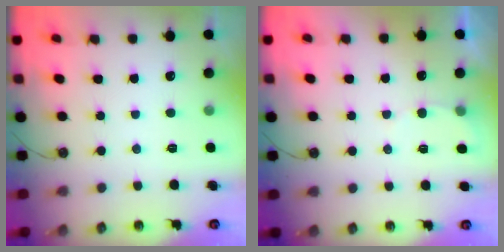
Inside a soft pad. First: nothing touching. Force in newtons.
{"total": 3.6, "press": 3.6, "slide": 0.3}